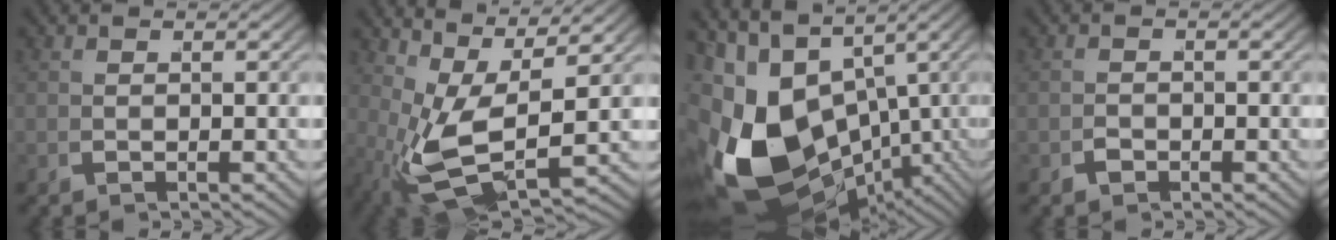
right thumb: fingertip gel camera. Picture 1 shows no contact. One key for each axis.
{"total": 8.7, "fx": 0.5, "fy": 4.5, "fz": 7.4, "tx": -0.160, "ty": -0.040, "tz": 0.029}
{"total": 16.1, "fx": -3.8, "fy": 10.5, "fz": 11.7, "tx": -0.230, "ty": -0.057, "tz": -0.030}
{"total": 0.7, "fx": -0.7, "fy": 0.2, "fz": 0.0, "tx": -0.002, "ty": 0.000, "tz": -0.017}